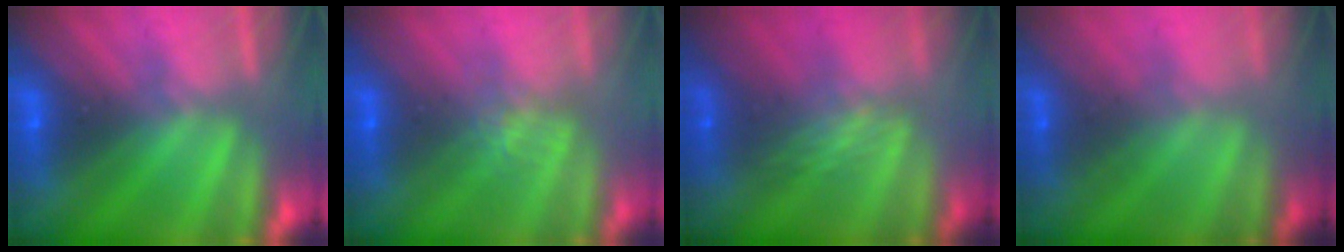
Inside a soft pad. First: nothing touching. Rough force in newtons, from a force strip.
{"total": 1.2}
{"total": 2.4}
{"total": 1.8}